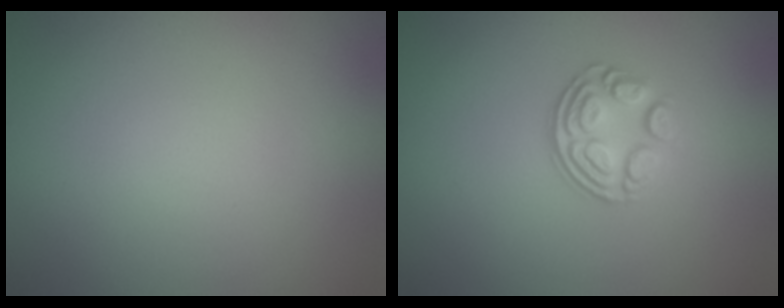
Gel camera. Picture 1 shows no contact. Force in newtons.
{"total": 3.5, "press": 2.5, "slide": 2.4}